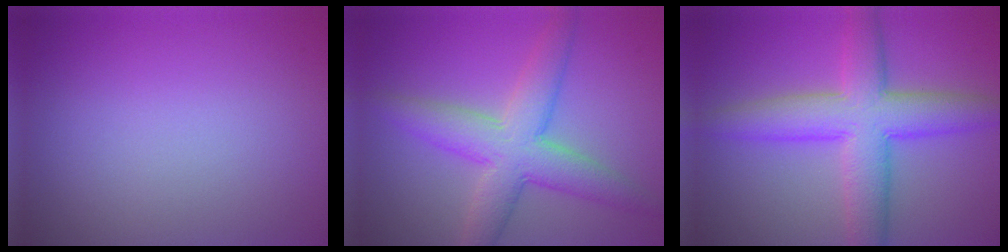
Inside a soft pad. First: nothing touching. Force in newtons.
{"total": 6.3, "press": 6.3, "slide": 0.3}
{"total": 7.4, "press": 7.4, "slide": 0.1}